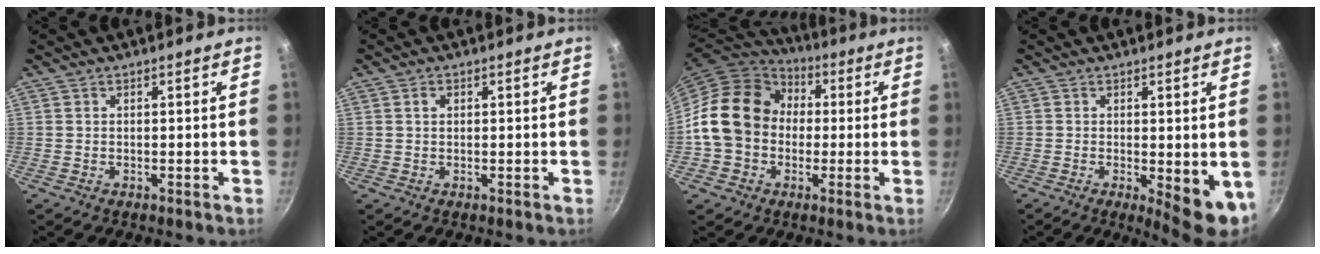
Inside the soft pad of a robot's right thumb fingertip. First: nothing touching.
{"total": 1.1, "force": [0.3, 0.9, 0.6], "torque": [-0.008, 0.004, 0.005]}
{"total": 16.5, "force": [0.7, 13.6, 9.3], "torque": [-0.135, 0.037, 0.003]}
{"total": 7.7, "force": [-1.2, 2.7, 7.1], "torque": [-0.079, -0.006, -0.008]}